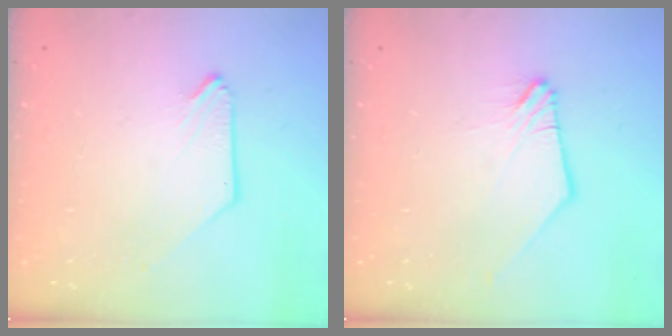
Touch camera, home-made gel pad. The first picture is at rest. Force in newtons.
{"total": 1.2, "press": 1.2, "slide": 0.2}